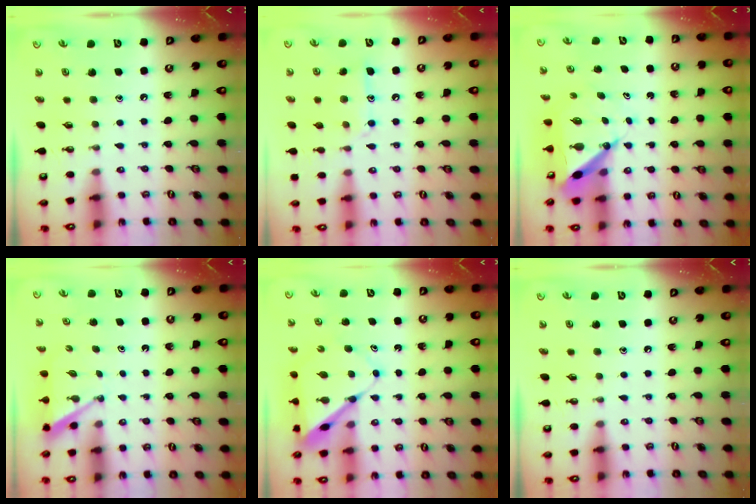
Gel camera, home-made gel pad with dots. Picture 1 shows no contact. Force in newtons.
{"total": 11.7, "press": 11.7, "slide": 0.7}
{"total": 7.4, "press": 7.4, "slide": 0.5}
{"total": 2.9, "press": 2.9, "slide": 0.2}
{"total": 8.3, "press": 8.3, "slide": 0.7}
{"total": 0.0}